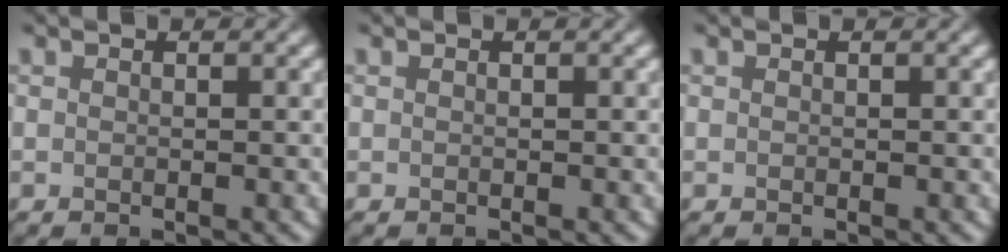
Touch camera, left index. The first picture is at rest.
{"total": 0.0}
{"total": 0.0}